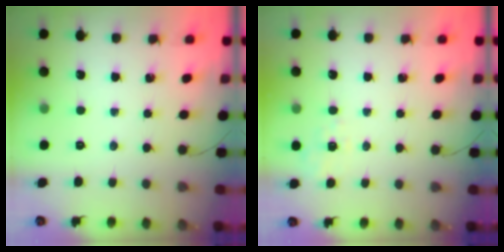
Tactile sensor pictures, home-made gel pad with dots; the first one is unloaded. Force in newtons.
{"total": 1.6, "press": 0.2, "slide": 1.6}